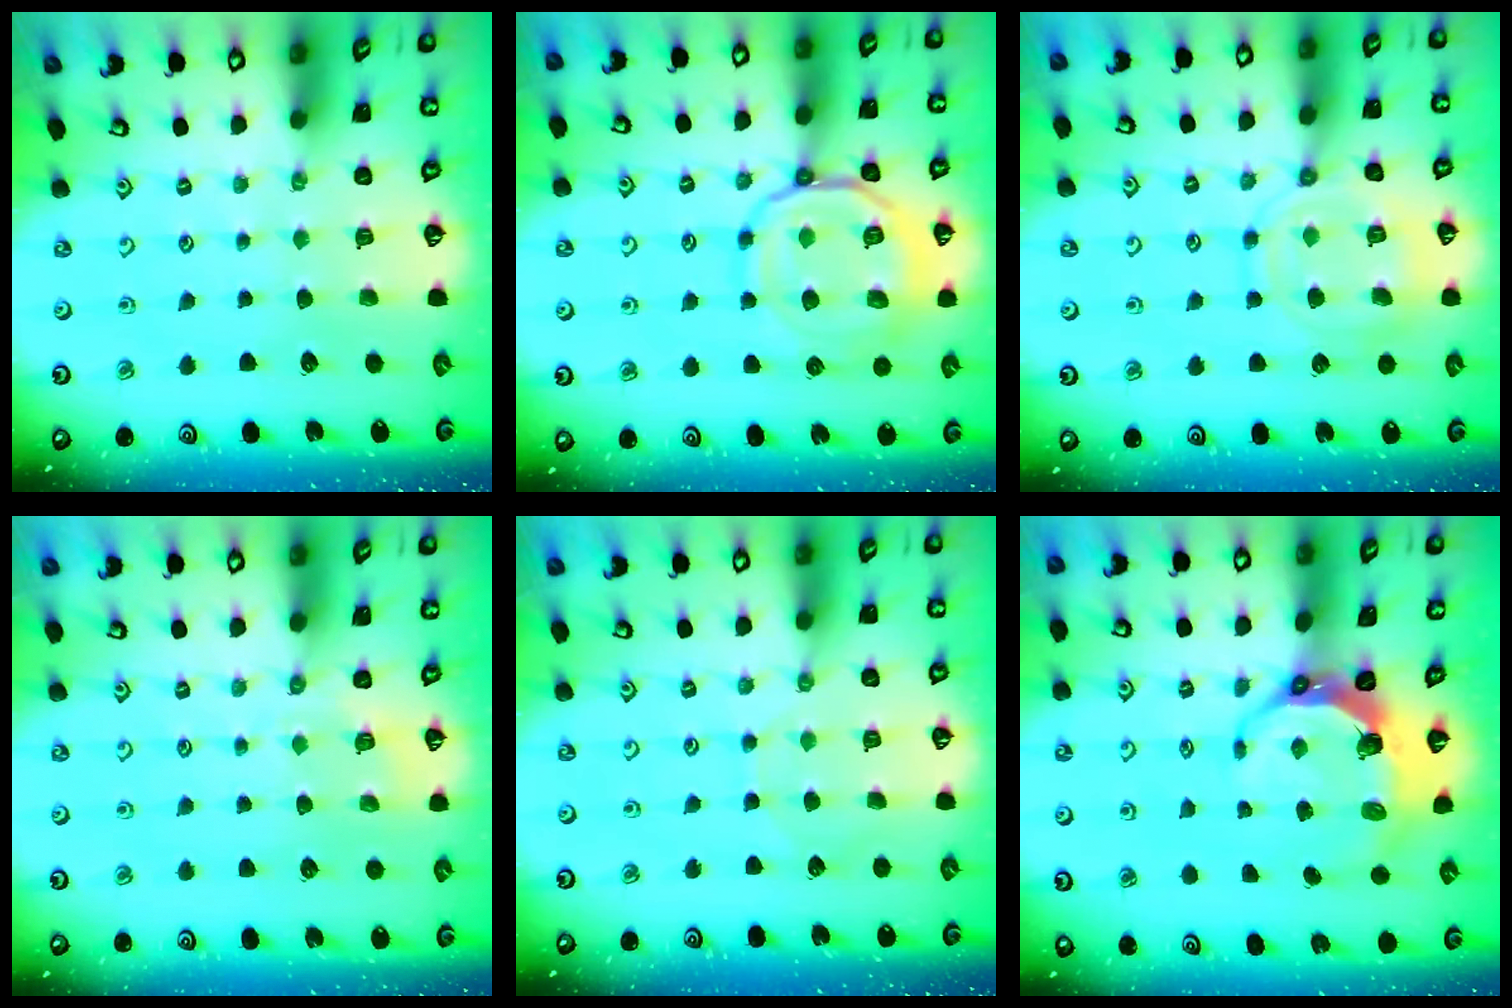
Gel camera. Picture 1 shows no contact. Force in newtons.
{"total": 15.3, "press": 15.3, "slide": 1.4}
{"total": 13.8, "press": 13.8, "slide": 1.2}
{"total": 3.3, "press": 3.0, "slide": 1.5}
{"total": 5.2, "press": 5.1, "slide": 0.6}
{"total": 9.1, "press": 7.6, "slide": 5.1}